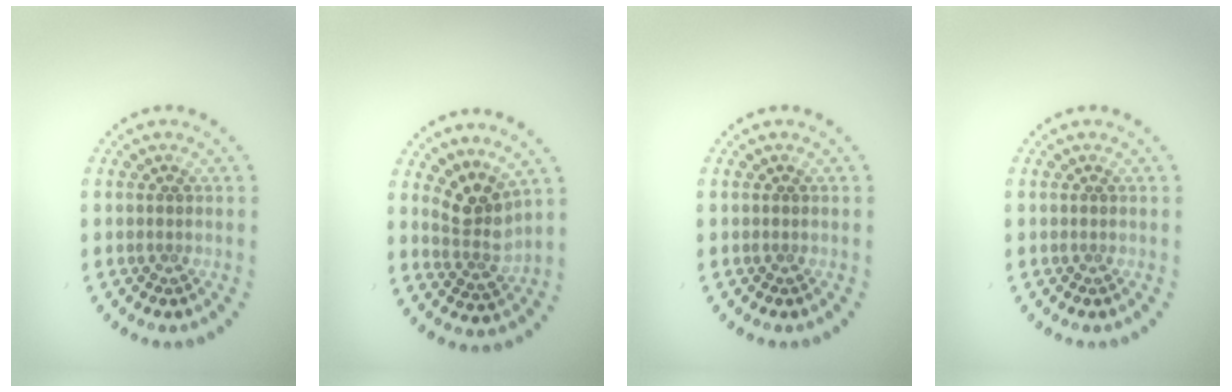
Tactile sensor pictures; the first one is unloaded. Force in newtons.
{"total": 3.2, "press": 2.3, "slide": 2.2}
{"total": 0.0}
{"total": 0.0}